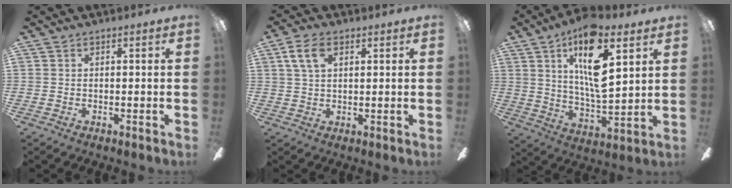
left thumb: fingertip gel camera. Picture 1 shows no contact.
{"total": 6.2, "force": [2.8, 3.6, 4.2], "torque": [-0.080, 0.005, 0.051]}
{"total": 17.8, "force": [8.8, 6.2, 14.2], "torque": [-0.247, -0.031, 0.142]}